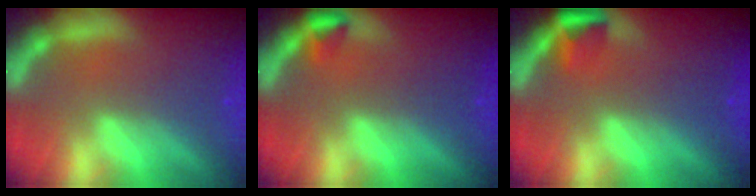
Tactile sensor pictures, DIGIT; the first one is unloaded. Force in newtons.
{"total": 1.5}
{"total": 2.4}